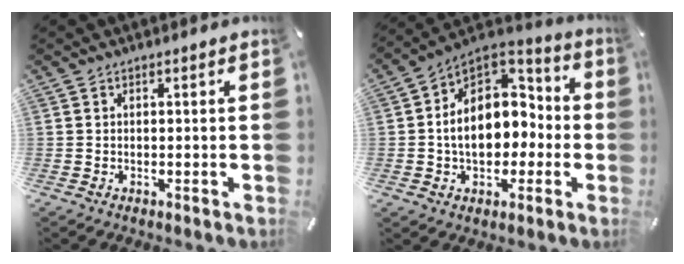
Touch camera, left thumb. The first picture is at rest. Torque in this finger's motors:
{"motor_torque": [0.39, 1.33, 2.09, -0.49, 0.52]}